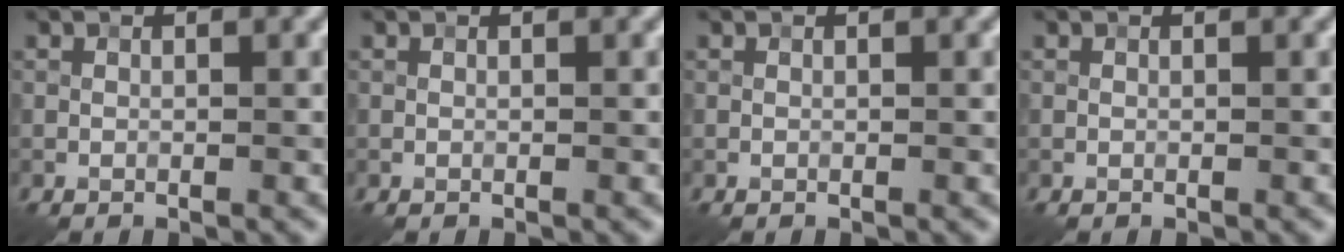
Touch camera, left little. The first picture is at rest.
{"total": 0.0}
{"total": 0.0}
{"total": 0.0}